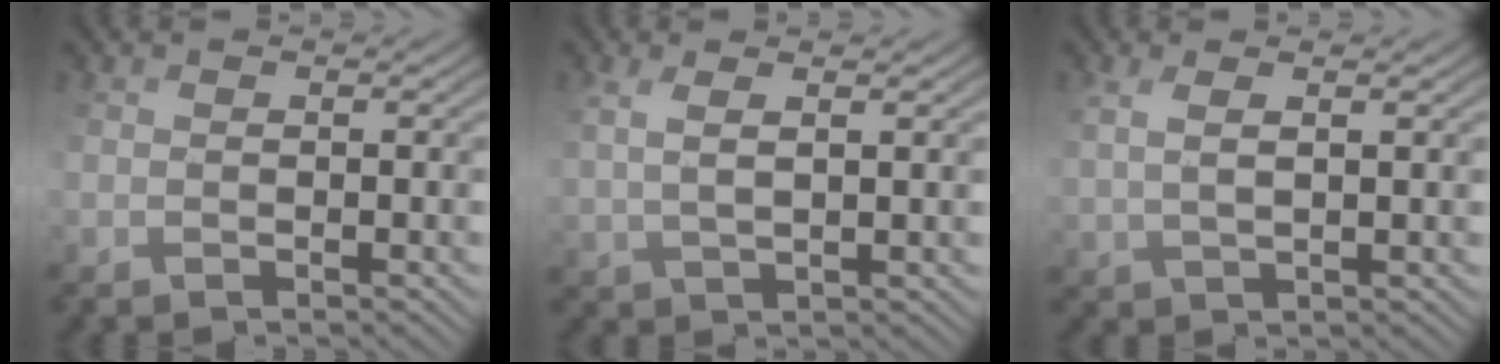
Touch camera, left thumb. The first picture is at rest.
{"total": 3.1, "force": [2.8, 0.2, 1.3], "torque": [-0.019, 0.015, 0.056]}
{"total": 2.8, "force": [2.6, 0.1, 1.0], "torque": [-0.015, 0.015, 0.052]}